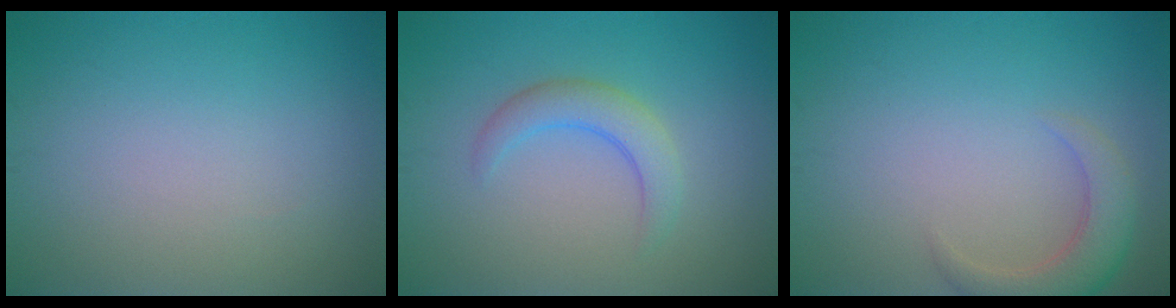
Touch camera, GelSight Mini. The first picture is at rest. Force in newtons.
{"total": 2.8, "press": 2.8, "slide": 0.2}
{"total": 3.5, "press": 3.5, "slide": 0.4}